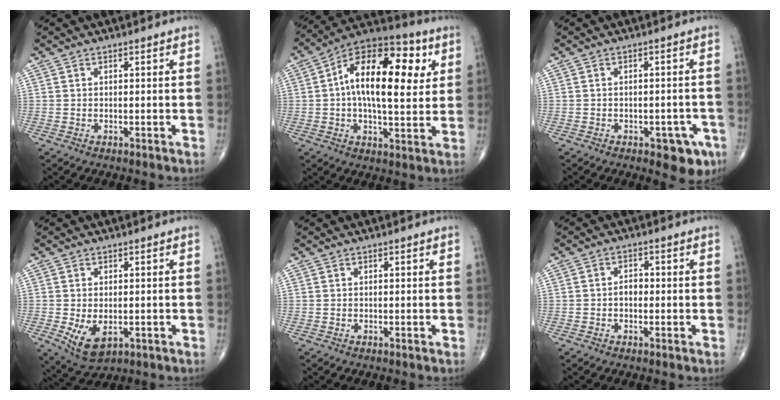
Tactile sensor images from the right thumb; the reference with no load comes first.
{"total": 20.5, "force": [4.0, 9.9, 17.5], "torque": [-0.249, 0.015, 0.047]}
{"total": 6.1, "force": [-3.1, 2.9, 4.4], "torque": [-0.032, 0.012, -0.033]}
{"total": 6.6, "force": [-1.5, 3.8, 5.2], "torque": [-0.088, -0.013, -0.013]}
{"total": 0.0}
{"total": 2.1, "force": [-0.4, 1.5, 1.4], "torque": [-0.014, 0.008, -0.012]}